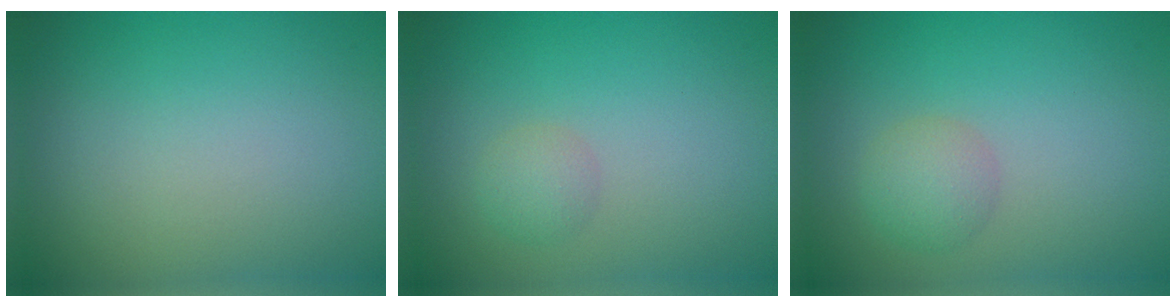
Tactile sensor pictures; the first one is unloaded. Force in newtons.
{"total": 1.4, "press": 1.4, "slide": 0.1}
{"total": 2.1, "press": 2.1, "slide": 0.1}